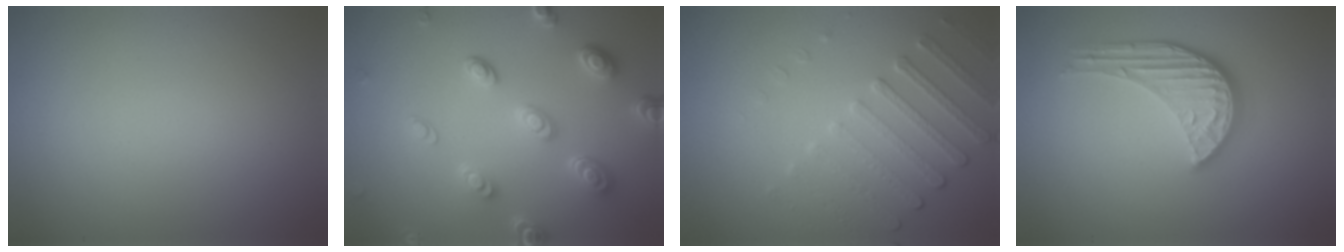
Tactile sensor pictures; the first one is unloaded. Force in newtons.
{"total": 4.9, "press": 3.8, "slide": 3.1}
{"total": 2.5, "press": 2.2, "slide": 1.3}
{"total": 4.1, "press": 3.5, "slide": 2.2}